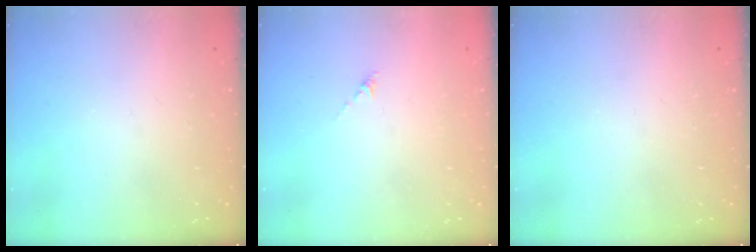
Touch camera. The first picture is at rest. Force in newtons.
{"total": 0.0}
{"total": 0.0}